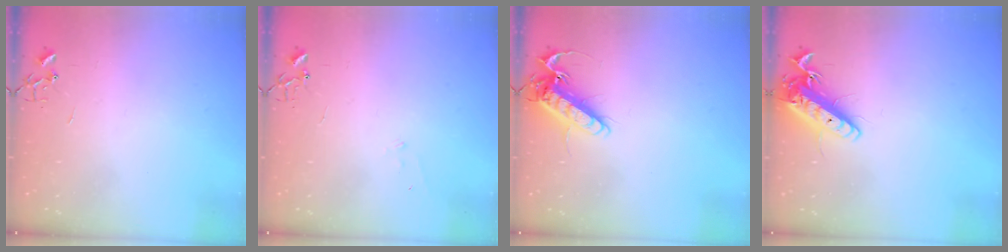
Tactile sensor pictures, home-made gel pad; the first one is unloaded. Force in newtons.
{"total": 5.6, "press": 5.6, "slide": 0.7}
{"total": 13.4, "press": 13.2, "slide": 2.1}
{"total": 14.0, "press": 13.7, "slide": 2.6}